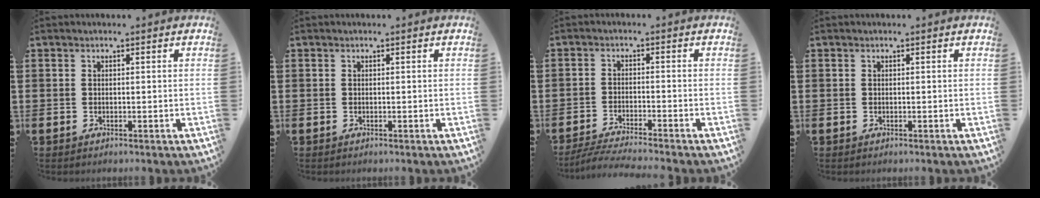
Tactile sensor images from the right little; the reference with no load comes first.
{"total": 0.0}
{"total": 3.2, "force": [-2.9, -0.2, 1.2], "torque": [-0.018, -0.003, -0.055]}
{"total": 0.0}